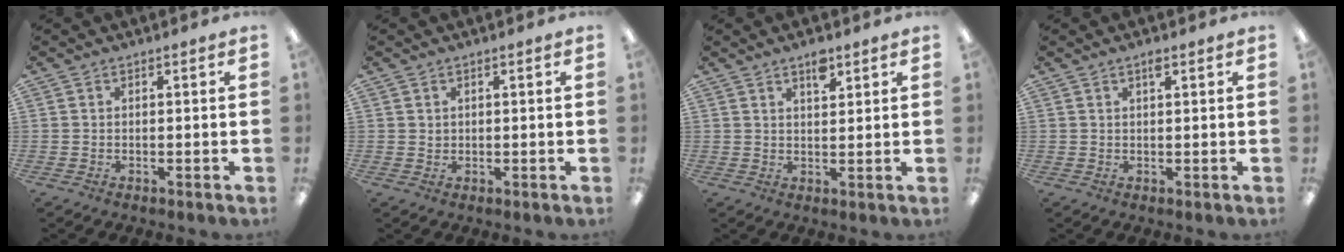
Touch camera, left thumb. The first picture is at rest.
{"total": 1.0, "force": [0.6, 0.8, 0.1], "torque": [-0.004, 0.002, 0.012]}
{"total": 4.2, "force": [3.0, 1.7, 2.3], "torque": [-0.027, -0.013, 0.049]}
{"total": 1.6, "force": [1.1, 0.4, 1.1], "torque": [-0.015, -0.002, 0.017]}